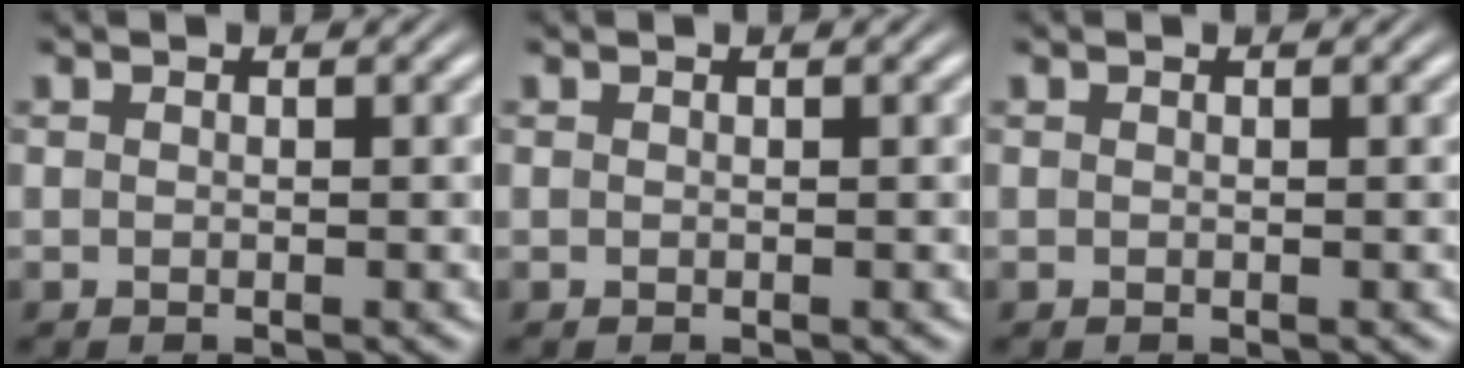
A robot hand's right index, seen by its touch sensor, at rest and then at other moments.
{"total": 0.0}
{"total": 0.0}